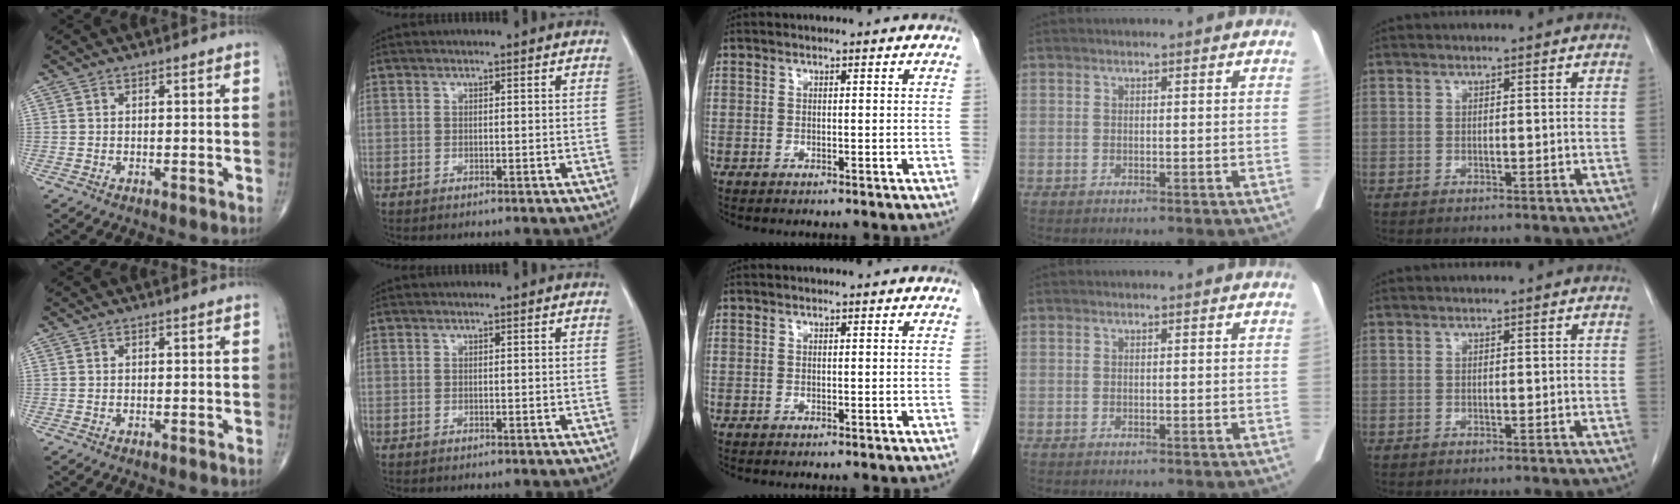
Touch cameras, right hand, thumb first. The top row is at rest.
{}